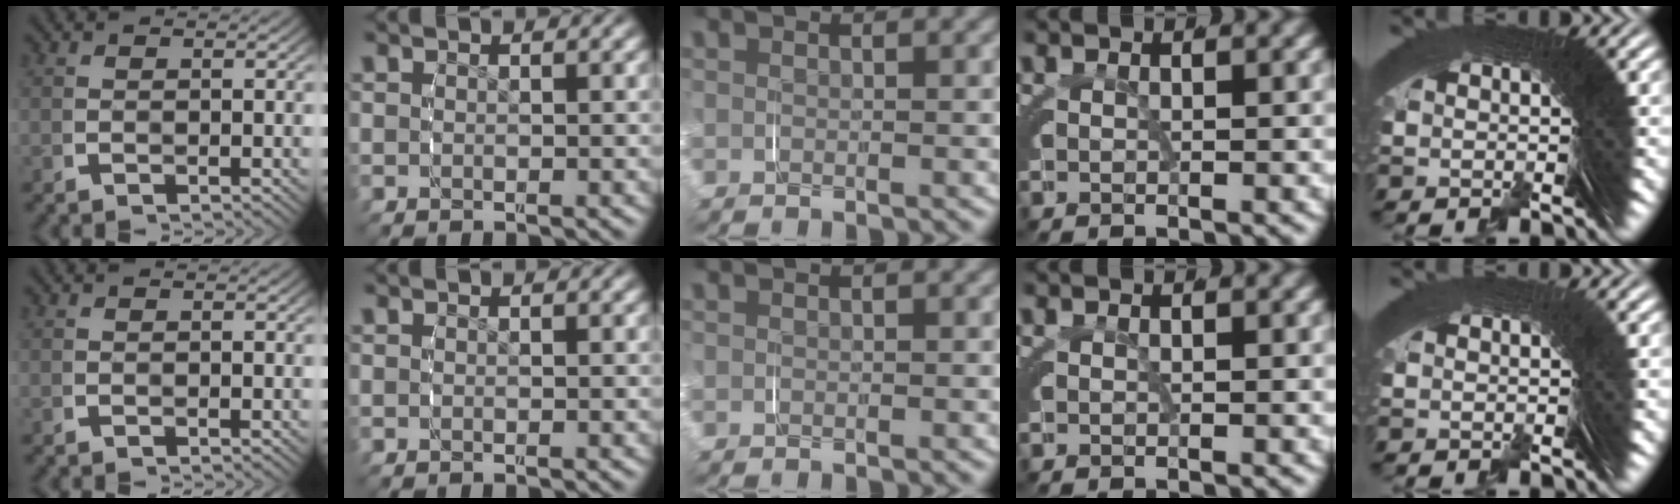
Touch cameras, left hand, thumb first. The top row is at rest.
{"little": {"total": 1.0, "force": [0.2, -0.4, -0.9], "torque": [0.016, 0.005, 0.003]}}